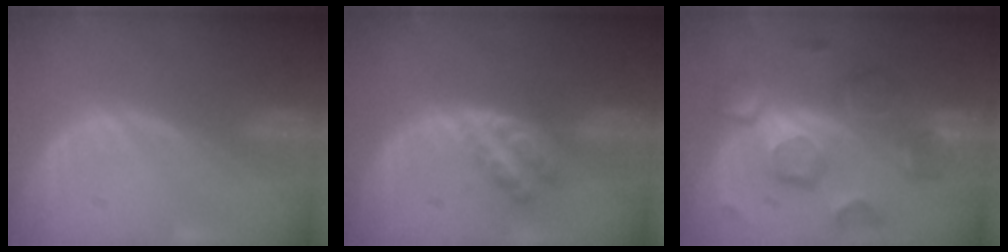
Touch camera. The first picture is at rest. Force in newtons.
{"total": 5.5, "press": 5.0, "slide": 2.4}
{"total": 9.8, "press": 9.8, "slide": 0.6}